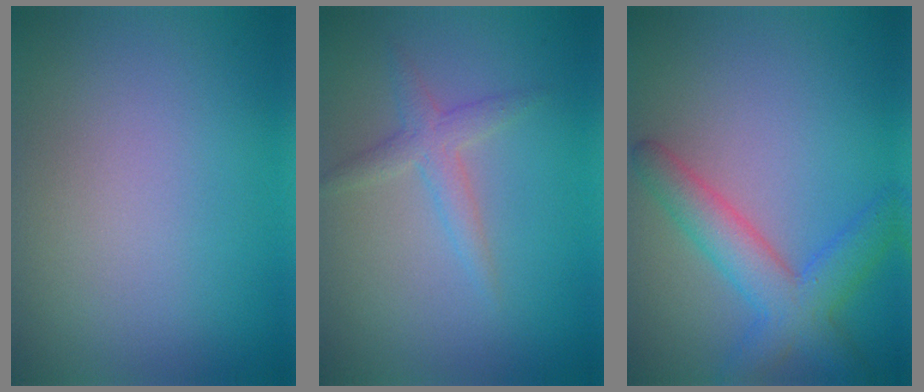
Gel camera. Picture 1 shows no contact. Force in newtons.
{"total": 2.1, "press": 2.1, "slide": 0.1}
{"total": 5.0, "press": 5.0, "slide": 0.3}